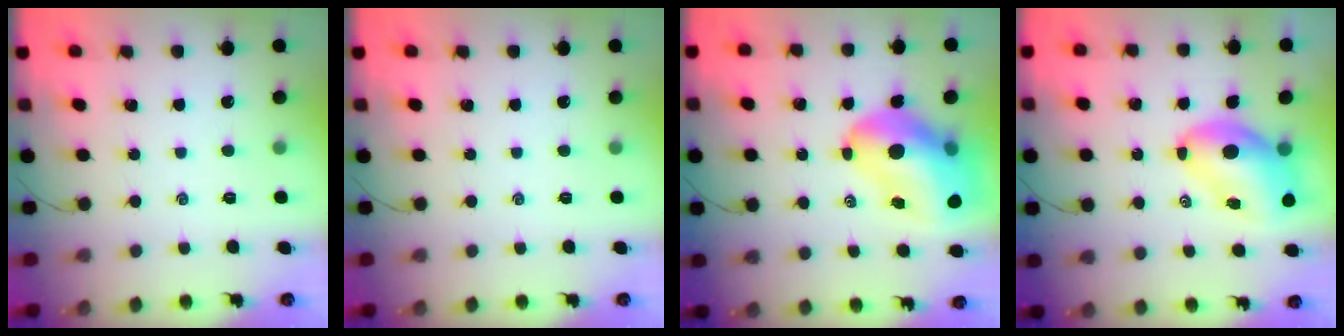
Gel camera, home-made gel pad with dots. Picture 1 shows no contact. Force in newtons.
{"total": 0.0}
{"total": 17.3, "press": 16.5, "slide": 5.1}
{"total": 10.0, "press": 9.5, "slide": 3.1}